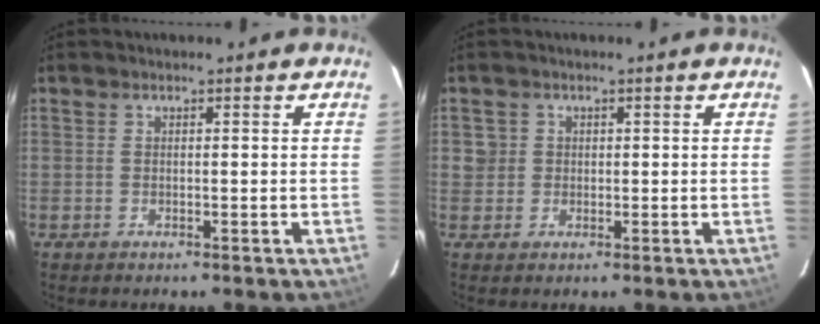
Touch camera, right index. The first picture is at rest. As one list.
[{"total": 2.2, "force": [0.1, 2.2, 0.1], "torque": [0.007, 0.010, 0.003]}]